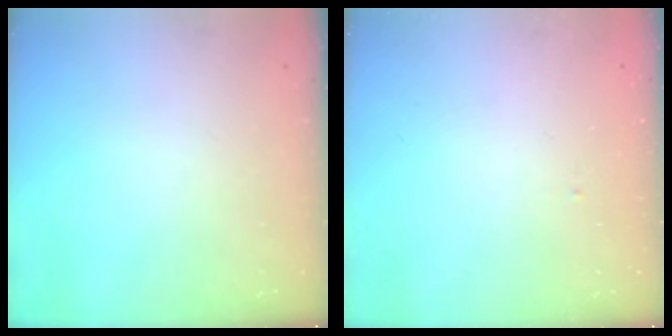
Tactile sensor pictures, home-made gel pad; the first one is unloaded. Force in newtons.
{"total": 0.9, "press": 0.8, "slide": 0.3}